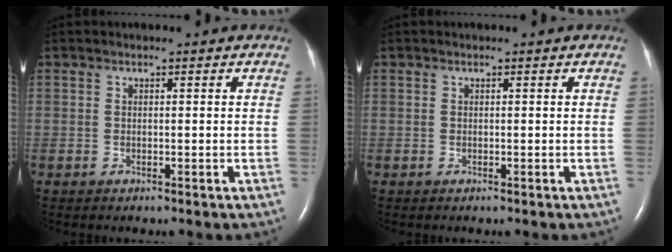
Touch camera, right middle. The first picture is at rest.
{"total": 0.0}